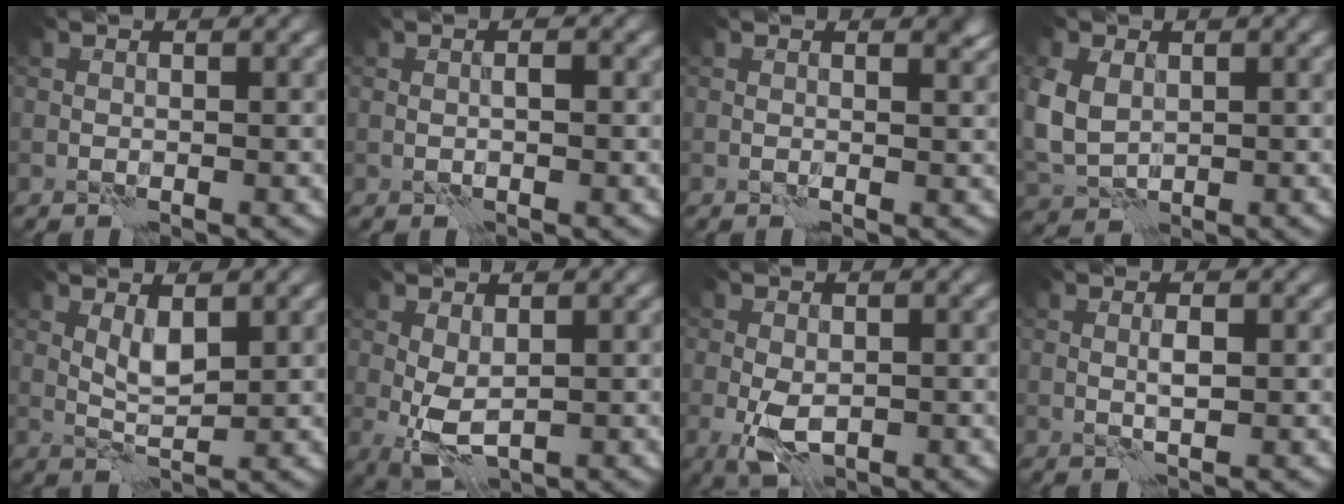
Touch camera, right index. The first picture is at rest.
{"total": 0.6, "force": [-0.1, 0.2, 0.6], "torque": [-0.011, 0.004, 0.000]}
{"total": 1.2, "force": [0.8, 0.4, 0.8], "torque": [-0.004, -0.004, 0.012]}
{"total": 5.0, "force": [0.7, 3.9, 3.1], "torque": [-0.092, 0.000, 0.018]}
{"total": 2.3, "force": [0.9, 0.8, 1.9], "torque": [-0.040, 0.001, 0.021]}
{"total": 3.1, "force": [-0.1, 1.5, 2.6], "torque": [-0.062, -0.004, 0.000]}
{"total": 3.8, "force": [-1.0, 2.1, 3.0], "torque": [-0.060, -0.006, -0.019]}
{"total": 1.1, "force": [0.2, 0.2, 1.1], "torque": [-0.021, 0.004, 0.004]}